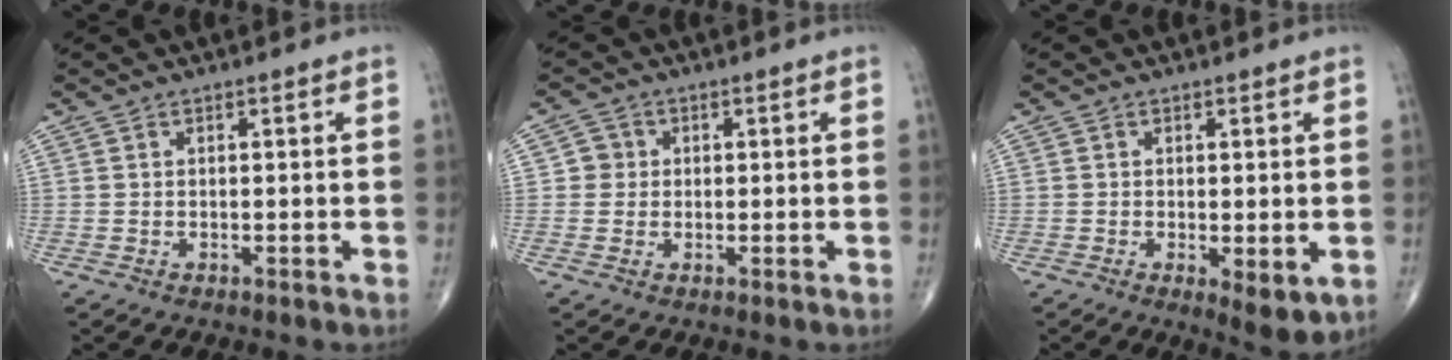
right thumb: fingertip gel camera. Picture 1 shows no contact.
{"total": 2.8, "force": [0.2, 2.7, 0.5], "torque": [0.012, 0.006, -0.002]}
{"total": 5.1, "force": [-1.1, 1.8, 4.7], "torque": [-0.070, -0.017, -0.013]}